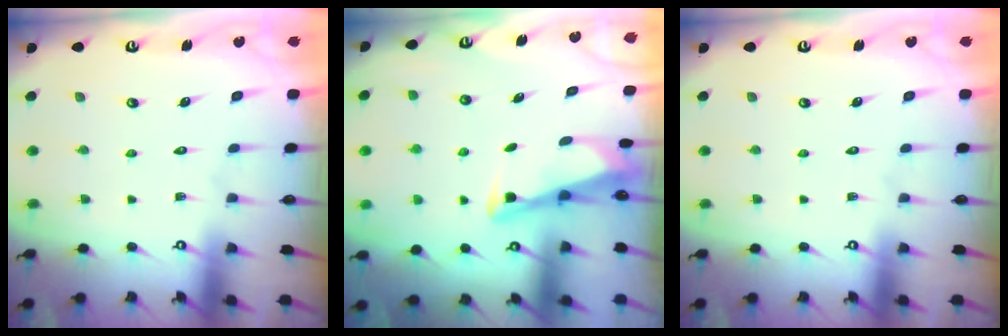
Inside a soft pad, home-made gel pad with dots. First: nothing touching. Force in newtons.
{"total": 3.4, "press": 3.4, "slide": 0.4}
{"total": 0.0}